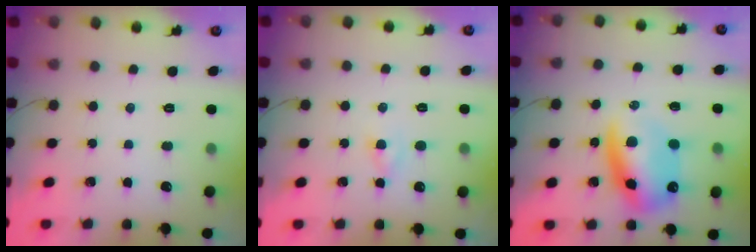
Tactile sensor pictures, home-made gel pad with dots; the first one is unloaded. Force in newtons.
{"total": 1.9, "press": 1.7, "slide": 0.9}
{"total": 14.0, "press": 13.6, "slide": 3.6}